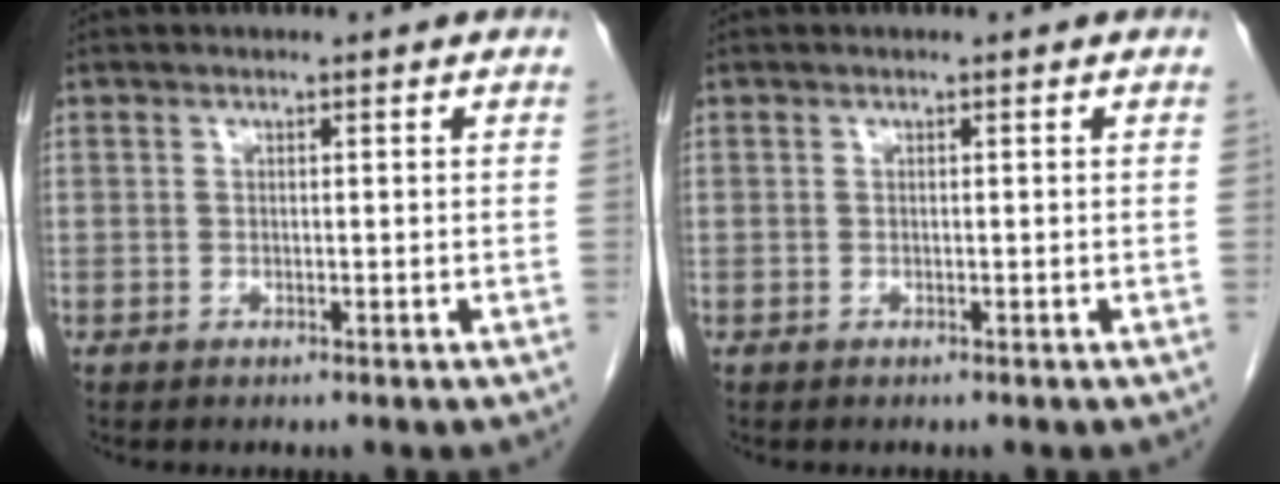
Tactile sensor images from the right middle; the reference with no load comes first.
{"total": 0.0}